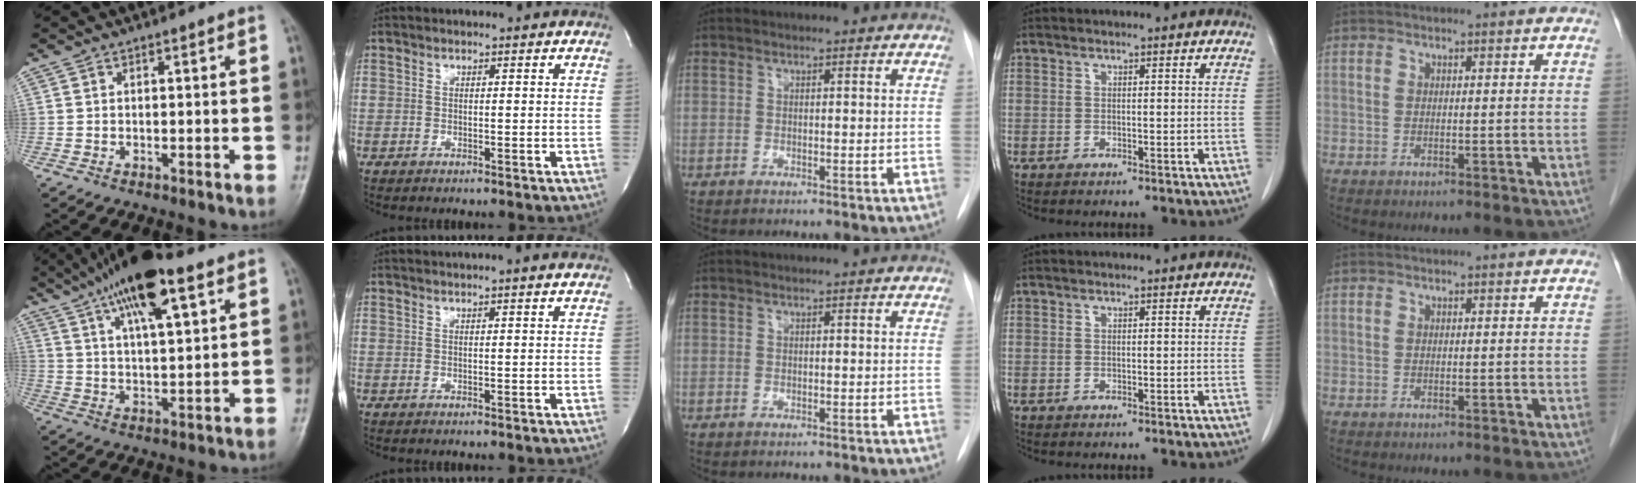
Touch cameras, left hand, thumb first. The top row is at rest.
{"thumb": {"total": 17.0, "force": [10.0, 5.0, 12.8], "torque": [-0.208, -0.015, 0.173]}, "index": {"total": 4.4, "force": [3.7, -0.5, 2.3], "torque": [-0.035, 0.027, 0.052]}}